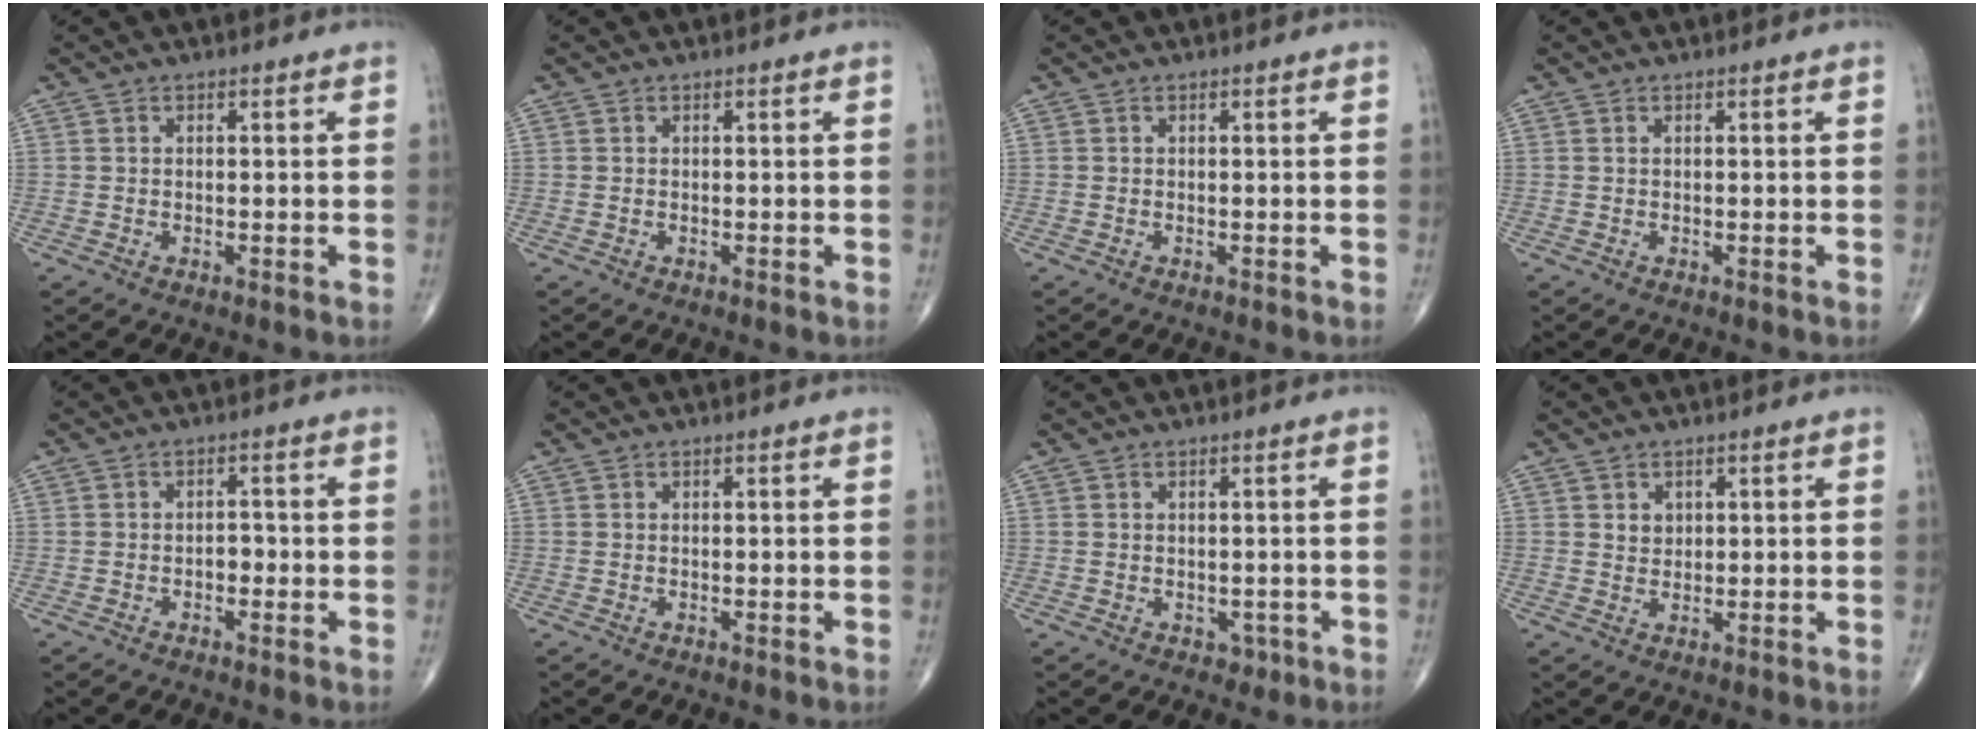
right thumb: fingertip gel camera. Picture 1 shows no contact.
{"total": 0.0}
{"total": 0.0}
{"total": 0.0}
{"total": 1.9, "force": [-0.7, 1.2, 1.2], "torque": [-0.009, 0.008, -0.015]}
{"total": 0.0}
{"total": 1.5, "force": [-0.4, 1.3, 0.6], "torque": [0.002, 0.003, -0.001]}
{"total": 2.1, "force": [0.9, 1.7, 0.8], "torque": [-0.004, -0.006, 0.016]}